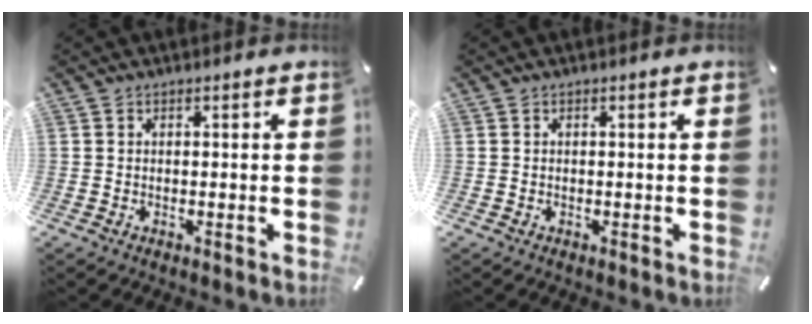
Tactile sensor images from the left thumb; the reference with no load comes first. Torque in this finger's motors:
{"motor_torque": [0.00, 0.00, 0.00, 0.00, 0.00]}